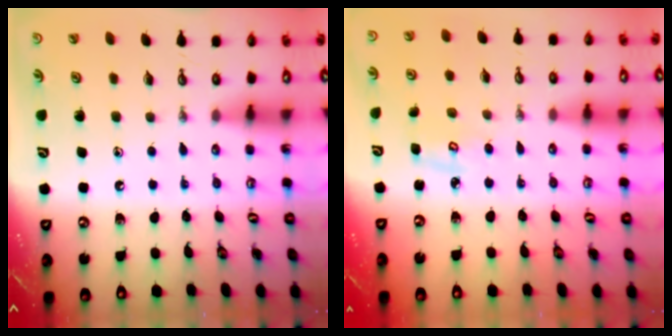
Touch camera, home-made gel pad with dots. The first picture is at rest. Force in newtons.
{"total": 2.8, "press": 2.8, "slide": 0.1}